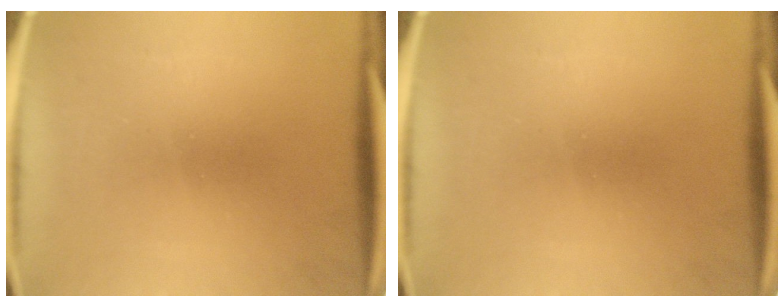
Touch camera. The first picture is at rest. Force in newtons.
{"total": 0.0}